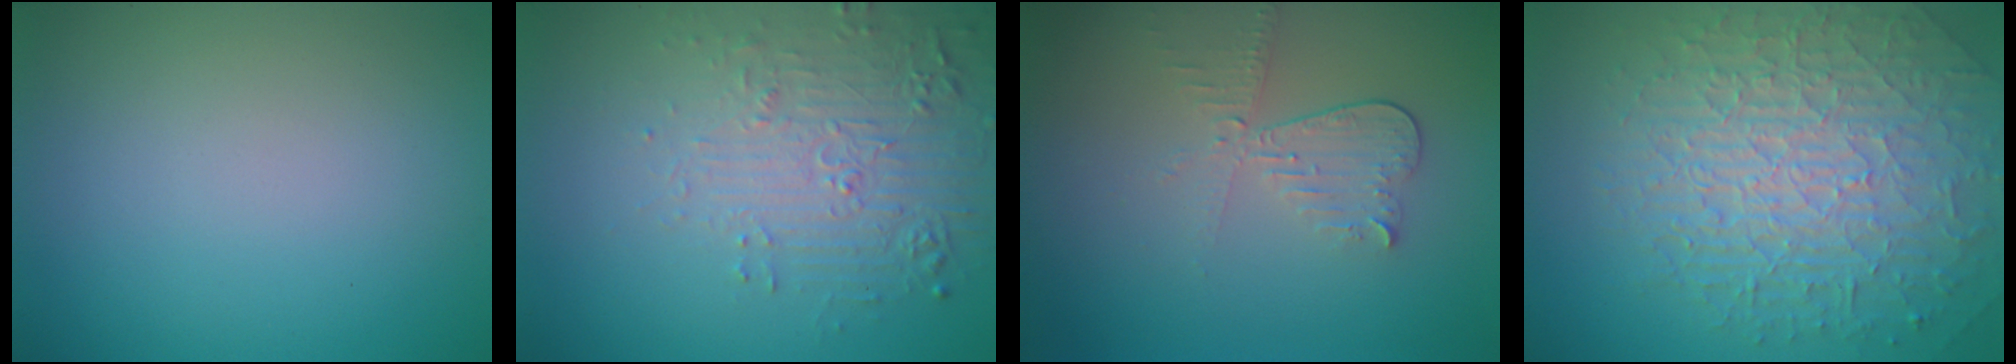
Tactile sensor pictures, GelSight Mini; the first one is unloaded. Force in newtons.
{"total": 5.7, "press": 3.7, "slide": 4.4}
{"total": 3.0, "press": 2.6, "slide": 1.5}
{"total": 9.8, "press": 6.4, "slide": 7.4}